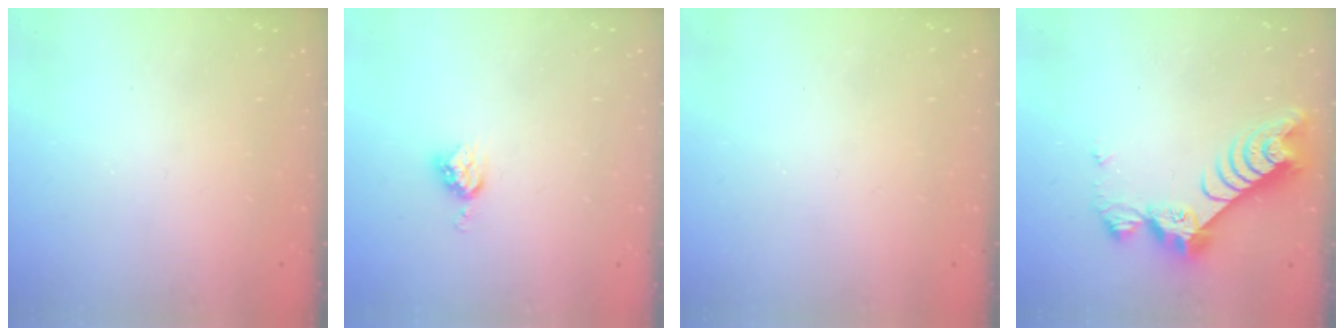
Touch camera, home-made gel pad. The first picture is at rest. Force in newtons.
{"total": 5.1, "press": 5.1, "slide": 0.1}
{"total": 0.0}
{"total": 9.9, "press": 9.8, "slide": 1.0}